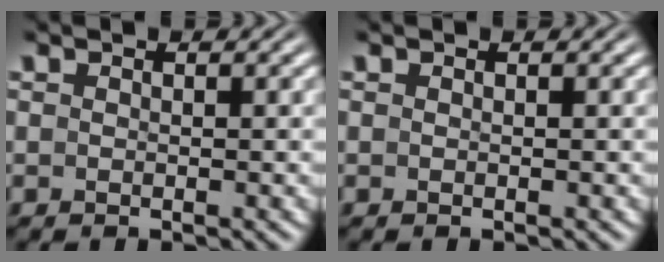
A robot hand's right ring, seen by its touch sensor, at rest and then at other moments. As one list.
[{"total": 0.0}]